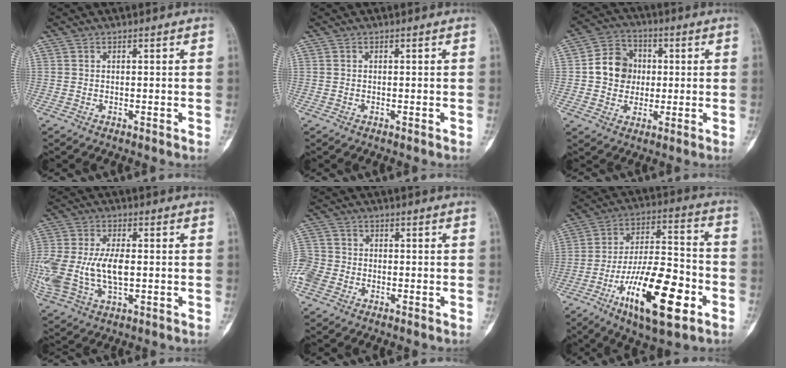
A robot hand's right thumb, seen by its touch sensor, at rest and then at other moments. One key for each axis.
{"total": 0.0}
{"total": 9.7, "fx": 0.4, "fy": 8.5, "fz": 4.6, "tx": -0.047, "ty": 0.014, "tz": -0.001}
{"total": 16.4, "fx": -1.0, "fy": 9.1, "fz": 13.7, "tx": -0.324, "ty": 0.000, "tz": -0.009}
{"total": 6.8, "fx": -3.0, "fy": 5.4, "fz": 2.9, "tx": -0.071, "ty": 0.015, "tz": -0.063}
{"total": 20.9, "fx": -8.7, "fy": 7.3, "fz": 17.6, "tx": -0.287, "ty": 0.046, "tz": -0.139}